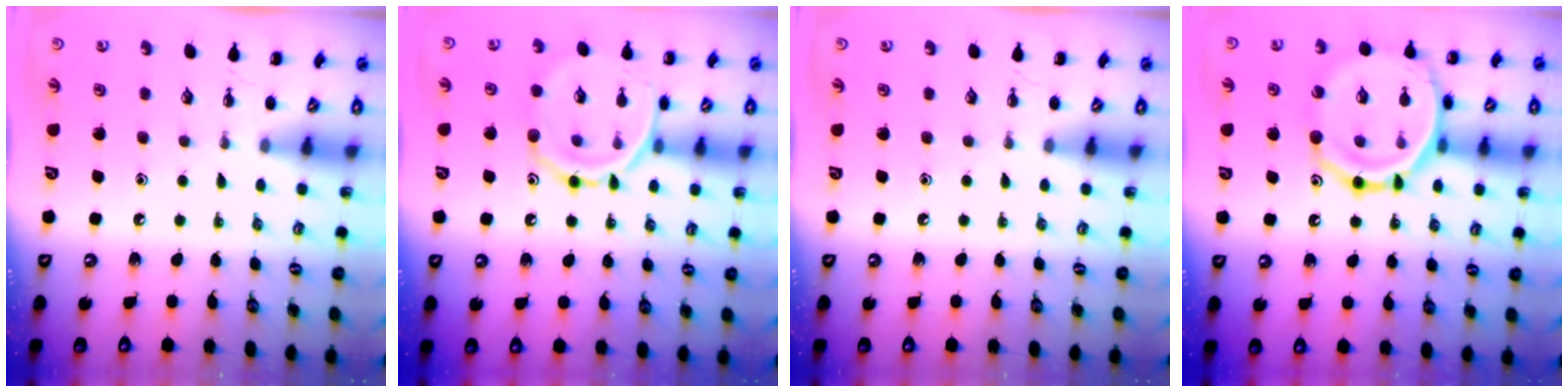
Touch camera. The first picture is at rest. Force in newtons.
{"total": 12.7, "press": 12.7, "slide": 0.5}
{"total": 0.0}
{"total": 19.4, "press": 19.2, "slide": 2.5}